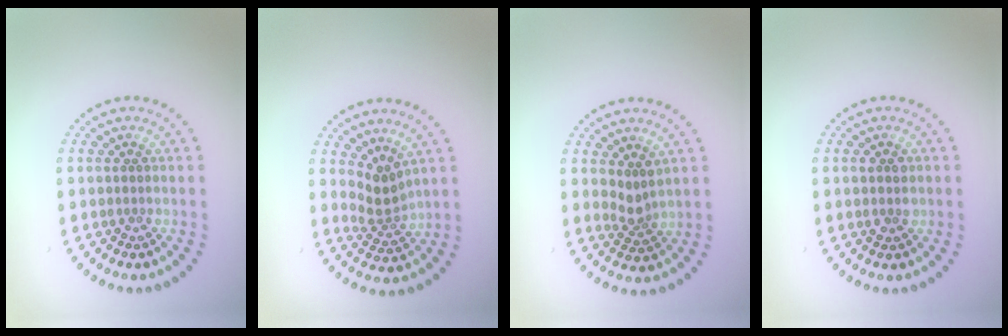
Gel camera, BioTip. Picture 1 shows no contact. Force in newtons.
{"total": 2.5, "press": 1.8, "slide": 1.8}
{"total": 1.9, "press": 1.4, "slide": 1.3}
{"total": 1.5, "press": 1.5, "slide": 0.1}